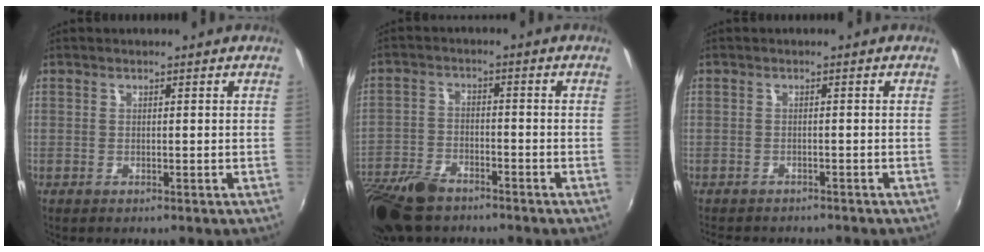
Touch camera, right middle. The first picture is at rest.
{"total": 12.6, "force": [-9.4, 5.6, 6.2], "torque": [-0.159, -0.021, -0.183]}
{"total": 4.5, "force": [-4.0, 1.4, 1.4], "torque": [-0.037, -0.011, -0.061]}